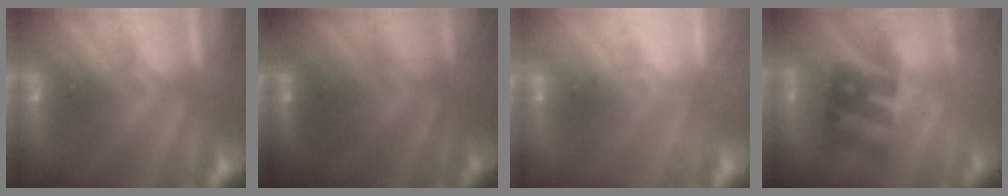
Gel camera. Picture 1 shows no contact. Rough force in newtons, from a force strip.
{"total": 5.9}
{"total": 2.0}
{"total": 2.1}